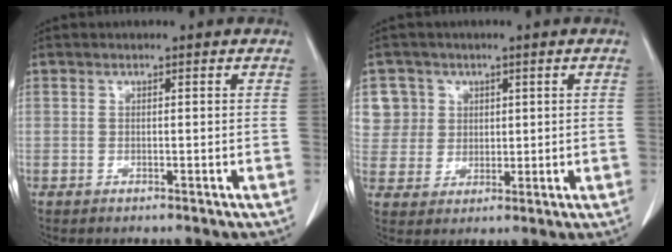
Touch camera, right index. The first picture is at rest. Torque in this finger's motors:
{"motor_torque": [-0.21, 0.27, -0.02, -0.01]}